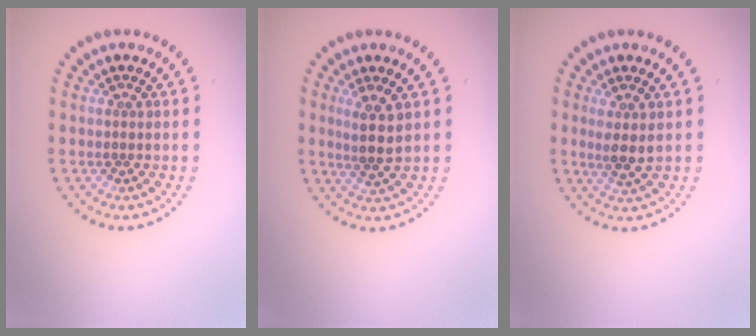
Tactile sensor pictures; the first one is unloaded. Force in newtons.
{"total": 2.7, "press": 2.2, "slide": 1.5}
{"total": 2.0, "press": 1.7, "slide": 1.1}